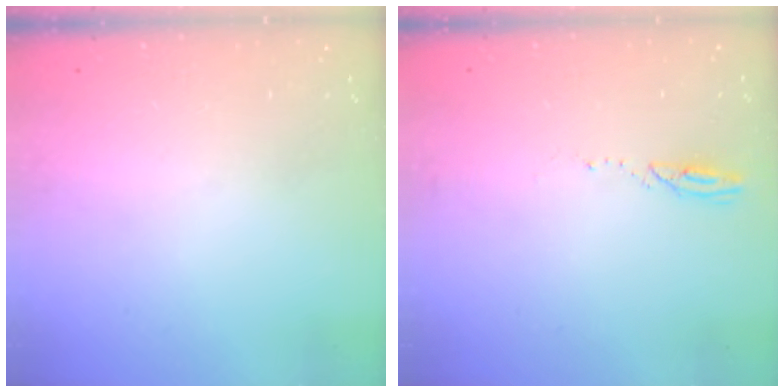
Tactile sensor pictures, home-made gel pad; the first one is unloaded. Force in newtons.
{"total": 2.4, "press": 2.4, "slide": 0.3}